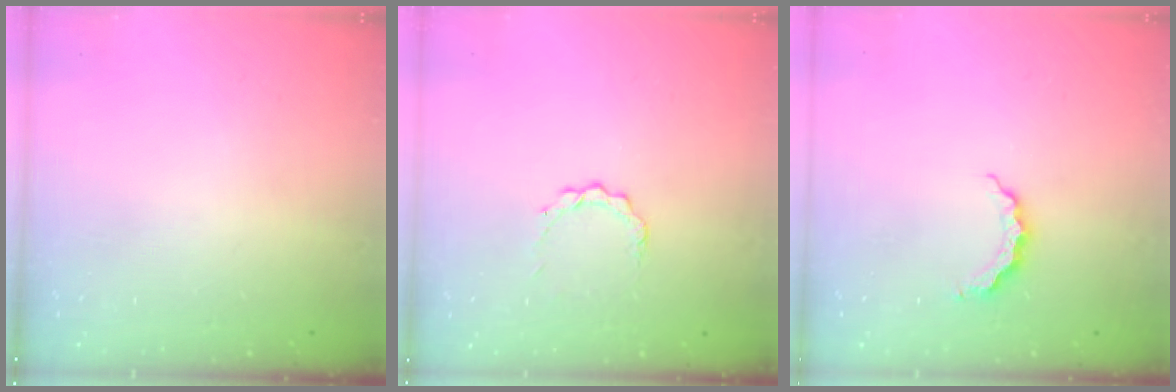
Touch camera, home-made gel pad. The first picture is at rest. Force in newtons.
{"total": 4.7, "press": 4.7, "slide": 0.2}
{"total": 5.1, "press": 5.1, "slide": 0.4}